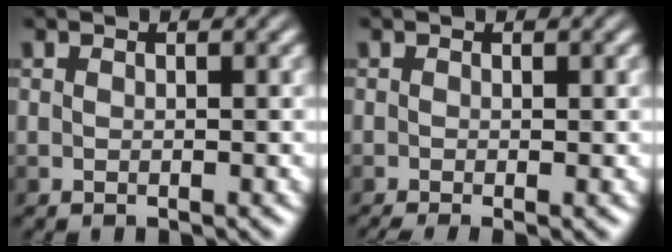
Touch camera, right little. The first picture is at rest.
{"total": 2.0, "force": [-0.9, 0.6, 1.7], "torque": [-0.023, -0.011, -0.016]}